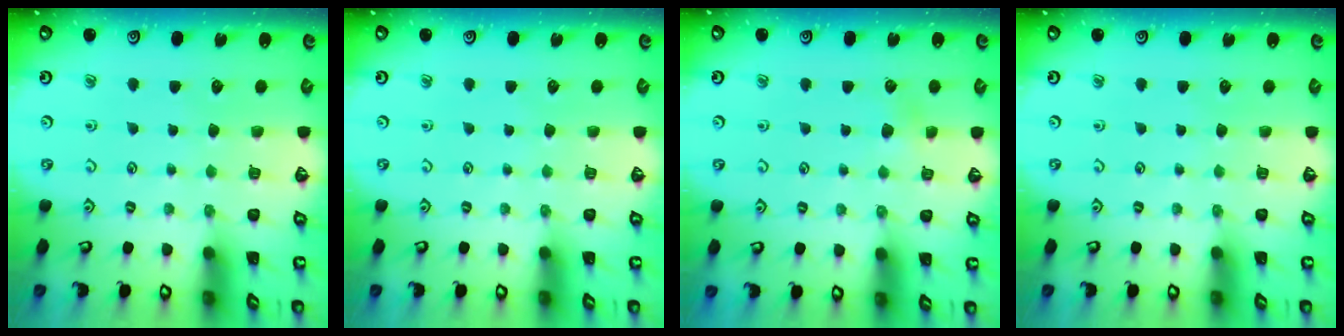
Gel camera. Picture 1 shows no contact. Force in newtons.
{"total": 0.0}
{"total": 3.1, "press": 3.1, "slide": 0.5}
{"total": 0.0}